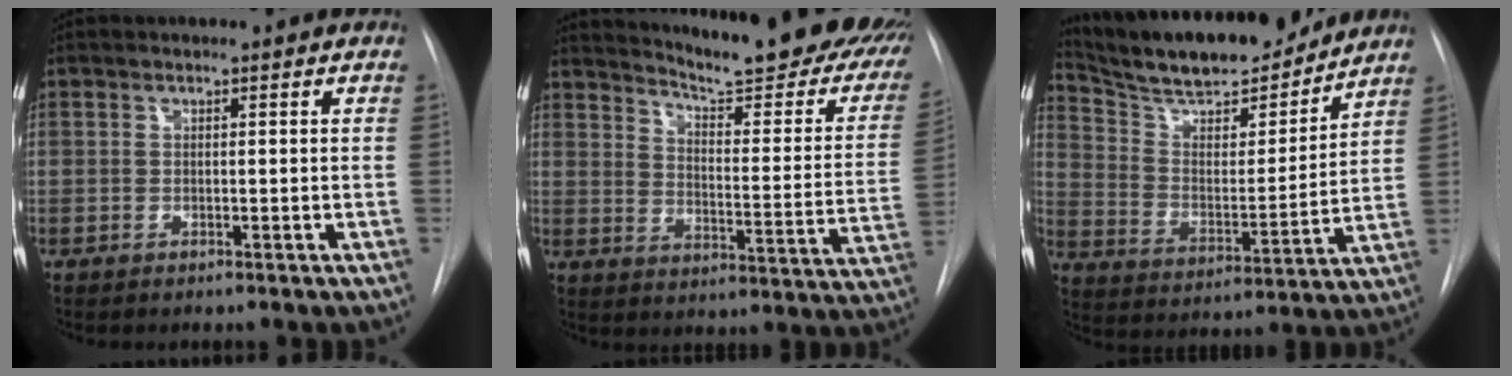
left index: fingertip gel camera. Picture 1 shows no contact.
{"total": 25.7, "force": [21.7, 3.7, 13.3], "torque": [-0.184, -0.092, 0.256]}
{"total": 19.1, "force": [17.1, 3.4, 7.7], "torque": [-0.132, -0.010, 0.274]}